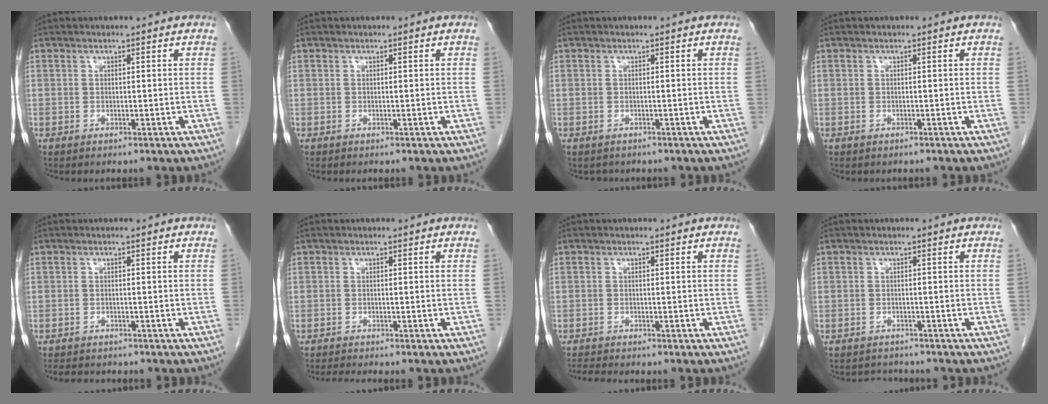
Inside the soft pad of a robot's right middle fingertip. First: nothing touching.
{"total": 0.0}
{"total": 1.3, "force": [-1.1, 0.8, 0.0], "torque": [-0.007, 0.000, -0.015]}
{"total": 0.6, "force": [-0.5, 0.3, 0.0], "torque": [-0.009, 0.001, -0.008]}
{"total": 4.6, "force": [-4.1, 1.5, 1.4], "torque": [-0.020, -0.007, -0.058]}
{"total": 2.0, "force": [-1.8, -0.6, 0.6], "torque": [-0.015, -0.010, -0.034]}
{"total": 2.7, "force": [-2.6, 0.1, 0.9], "torque": [-0.017, -0.012, -0.043]}
{"total": 2.2, "force": [-2.0, 0.6, -0.7], "torque": [0.008, -0.006, -0.033]}